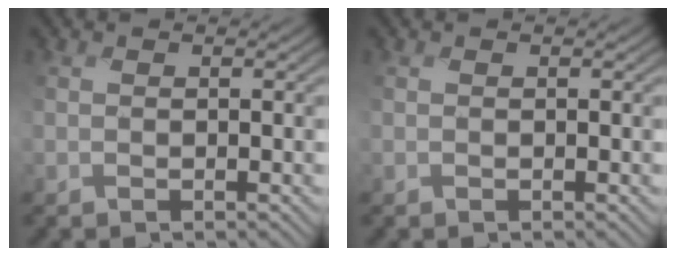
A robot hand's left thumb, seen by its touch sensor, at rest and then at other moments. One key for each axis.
{"total": 0.0}